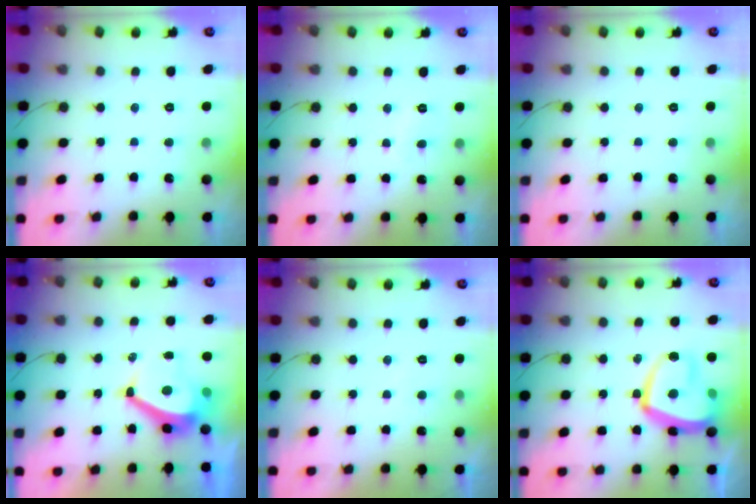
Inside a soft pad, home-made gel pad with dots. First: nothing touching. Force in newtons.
{"total": 3.0, "press": 2.9, "slide": 0.3}
{"total": 0.0}
{"total": 8.0, "press": 8.0, "slide": 0.9}
{"total": 0.7, "press": 0.3, "slide": 0.6}
{"total": 17.9, "press": 17.8, "slide": 1.8}